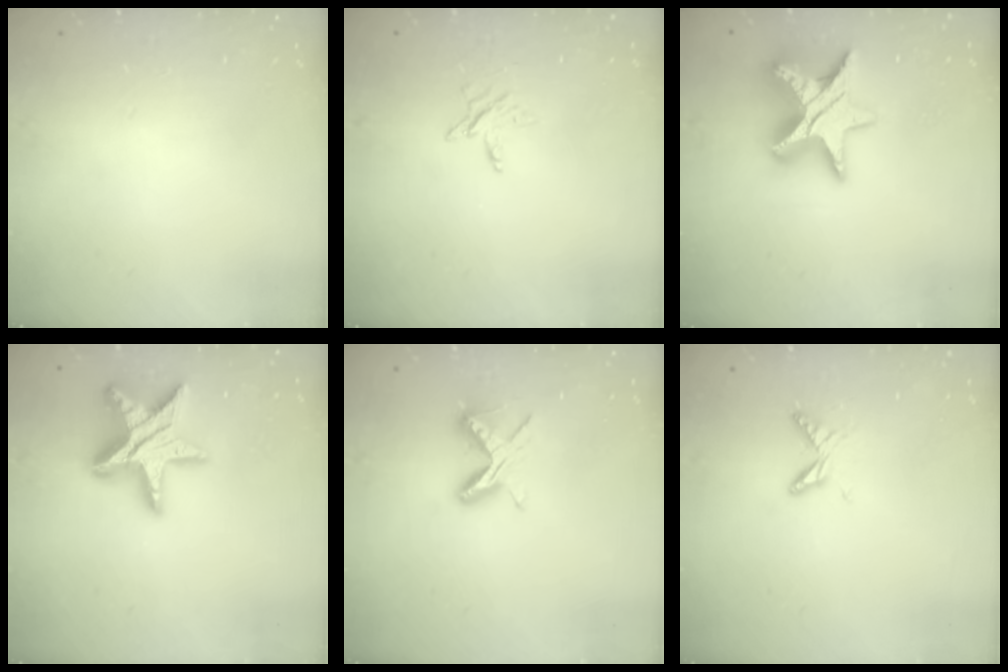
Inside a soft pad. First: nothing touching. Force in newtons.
{"total": 3.6, "press": 3.6, "slide": 0.3}
{"total": 14.6, "press": 14.5, "slide": 1.0}
{"total": 19.2, "press": 19.1, "slide": 1.6}
{"total": 6.0, "press": 5.9, "slide": 0.9}
{"total": 5.8, "press": 5.8, "slide": 0.8}